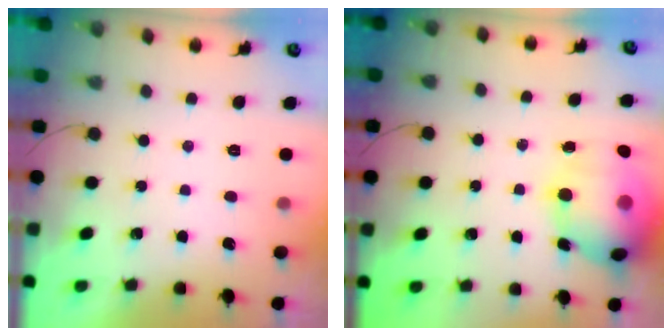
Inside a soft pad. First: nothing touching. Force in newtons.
{"total": 18.8, "press": 18.5, "slide": 3.3}